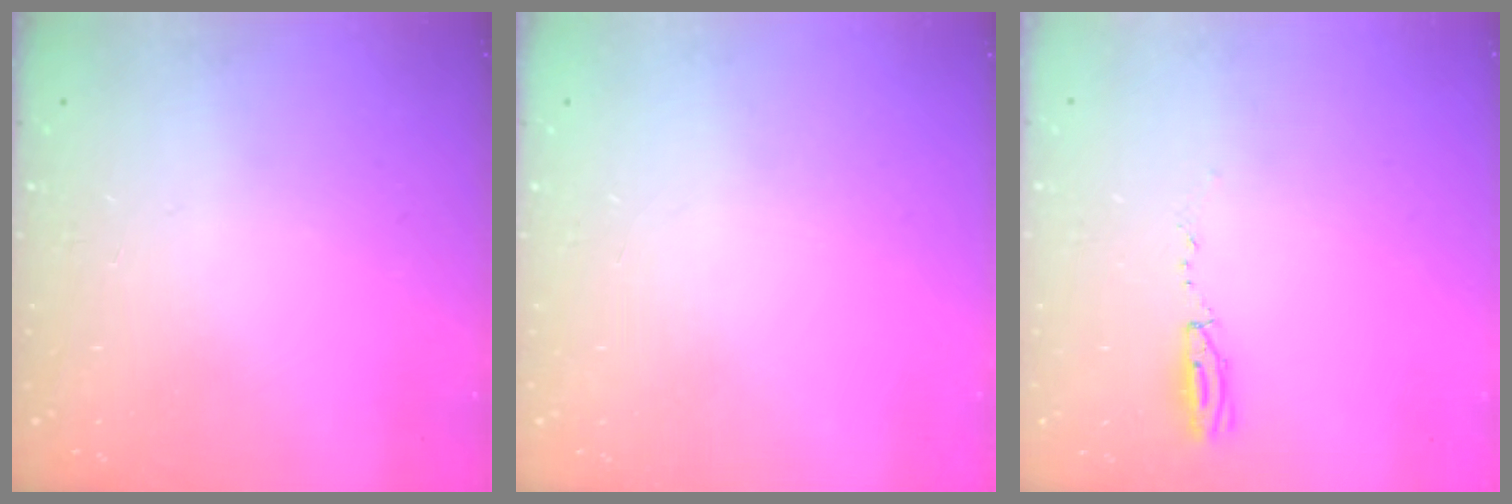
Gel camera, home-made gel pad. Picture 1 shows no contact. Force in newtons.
{"total": 0.0}
{"total": 3.2, "press": 2.6, "slide": 1.9}